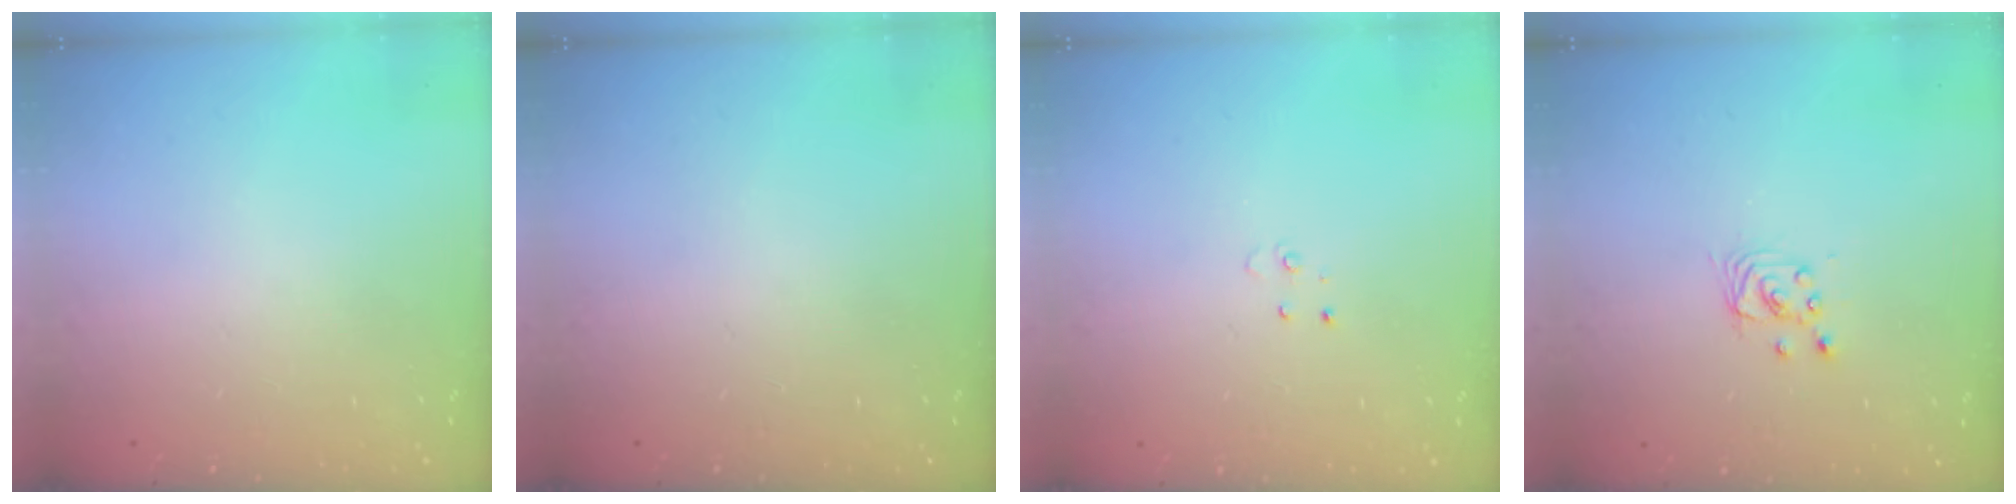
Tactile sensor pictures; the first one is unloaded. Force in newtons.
{"total": 0.0}
{"total": 3.0, "press": 2.9, "slide": 0.3}
{"total": 2.8, "press": 2.8, "slide": 0.2}